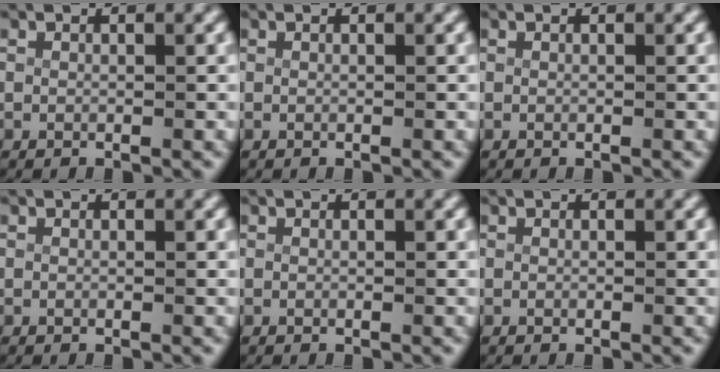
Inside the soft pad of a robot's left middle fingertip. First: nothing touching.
{"total": 0.0}
{"total": 0.0}
{"total": 0.0}
{"total": 0.0}
{"total": 0.0}